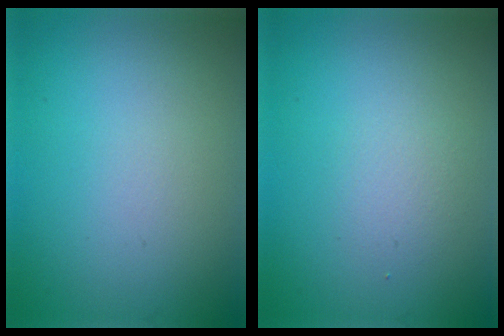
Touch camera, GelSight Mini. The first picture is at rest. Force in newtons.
{"total": 1.3, "press": 1.3, "slide": 0.1}